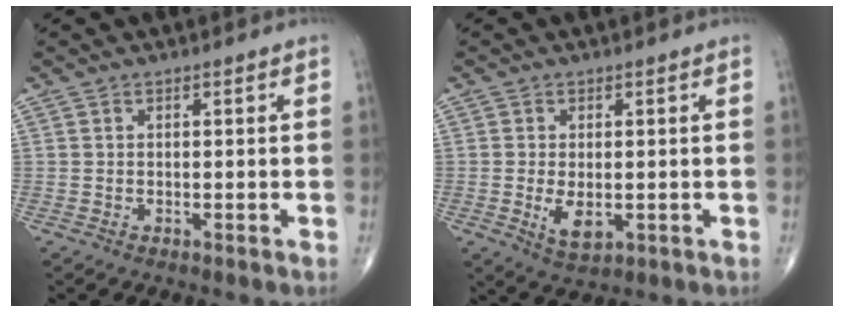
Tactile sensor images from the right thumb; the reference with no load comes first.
{"total": 4.6, "force": [-0.7, 2.5, 3.8], "torque": [-0.065, -0.009, -0.005]}